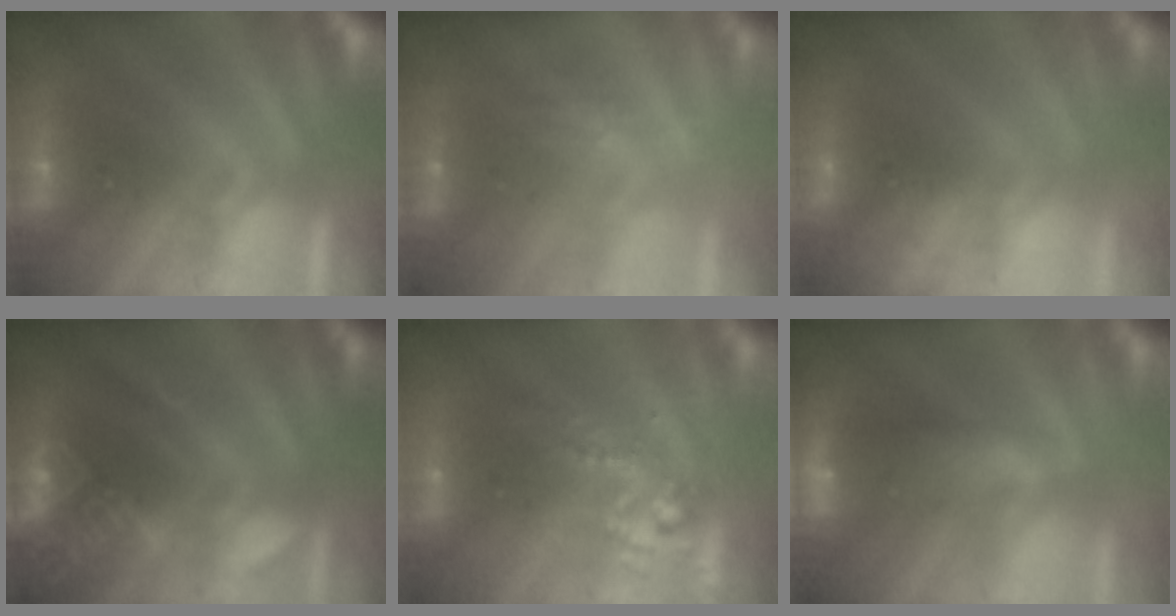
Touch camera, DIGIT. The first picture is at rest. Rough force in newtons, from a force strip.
{"total": 2.7}
{"total": 7.5}
{"total": 2.9}
{"total": 2.5}
{"total": 9.7}